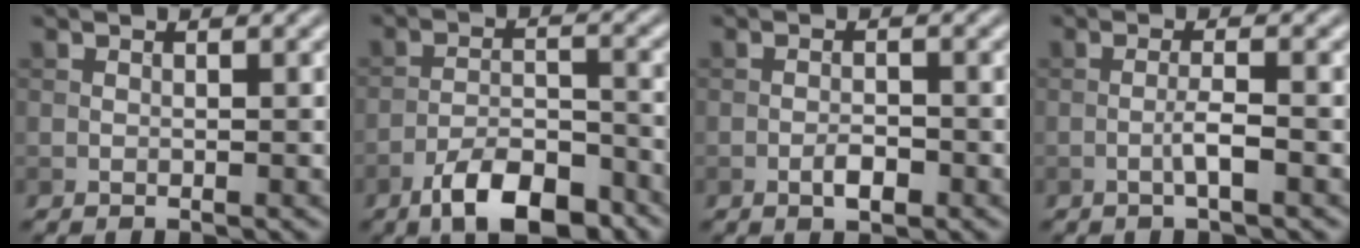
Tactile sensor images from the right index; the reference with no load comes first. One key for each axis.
{"total": 7.3, "fx": -5.1, "fy": 2.5, "fz": 4.6, "tx": -0.073, "ty": 0.002, "tz": -0.089}
{"total": 1.9, "fx": -0.9, "fy": 0.7, "fz": 1.5, "tx": -0.025, "ty": 0.001, "tz": -0.018}
{"total": 1.9, "fx": -0.7, "fy": 0.1, "fz": 1.8, "tx": -0.035, "ty": 0.005, "tz": -0.016}